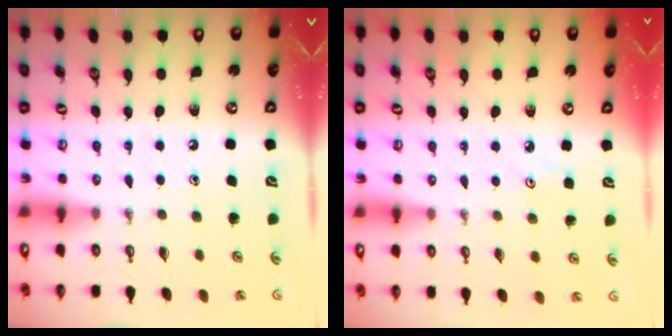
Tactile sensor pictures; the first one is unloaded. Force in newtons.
{"total": 2.8, "press": 2.8, "slide": 0.4}